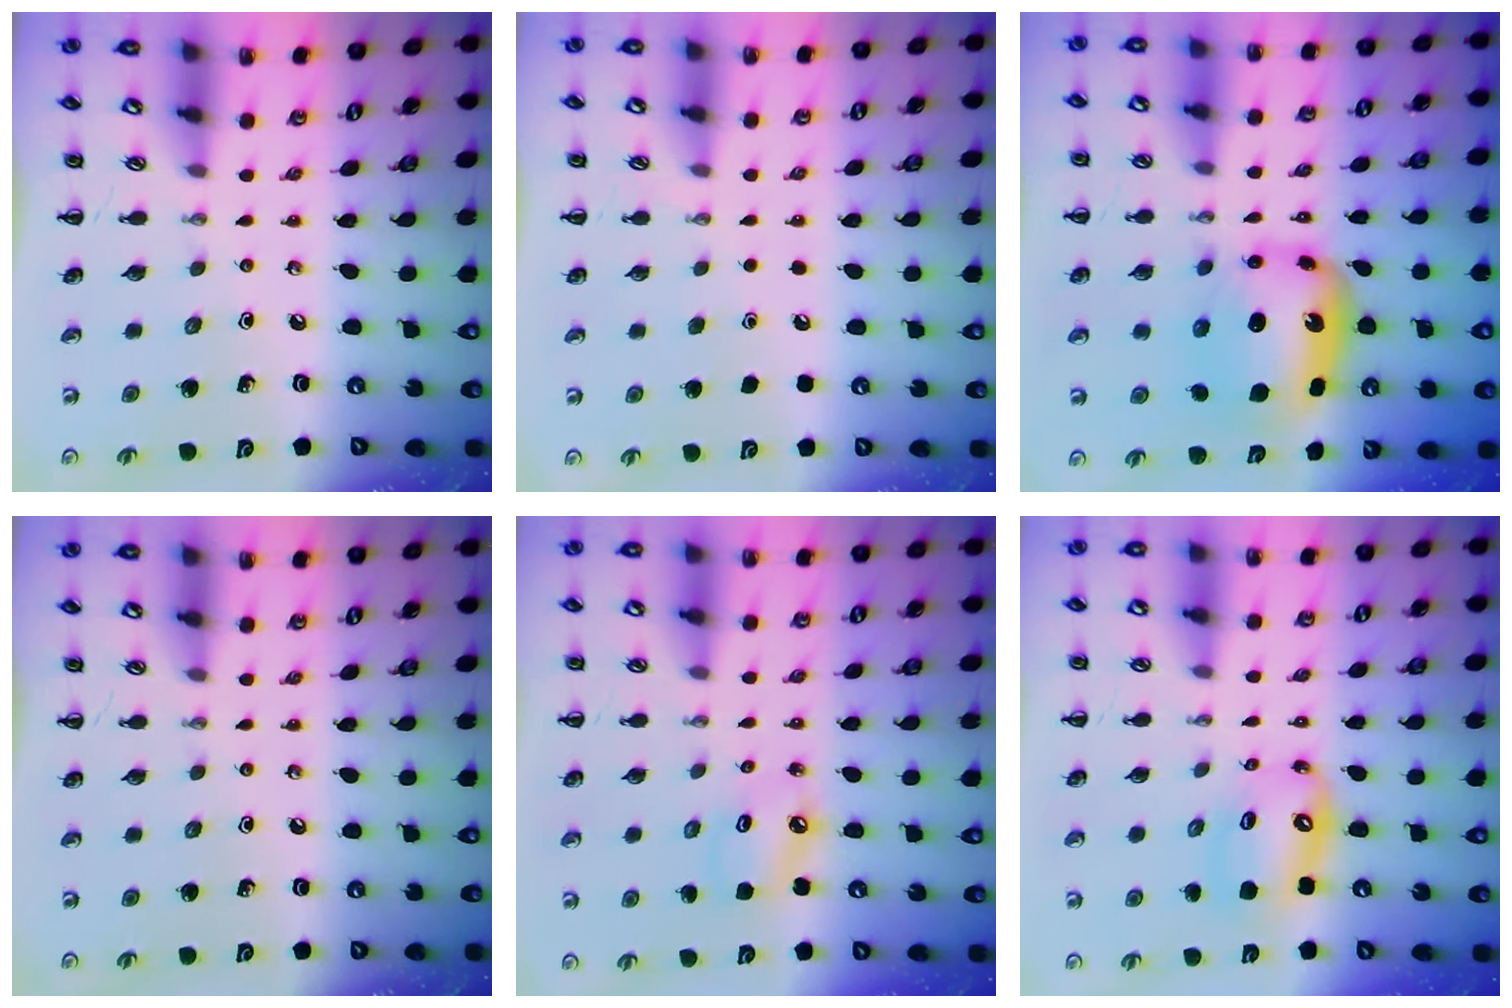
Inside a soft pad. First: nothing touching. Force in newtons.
{"total": 1.6, "press": 1.6, "slide": 0.1}
{"total": 7.4, "press": 7.3, "slide": 1.3}
{"total": 0.0}
{"total": 3.6, "press": 3.5, "slide": 0.5}
{"total": 10.1, "press": 9.8, "slide": 2.6}